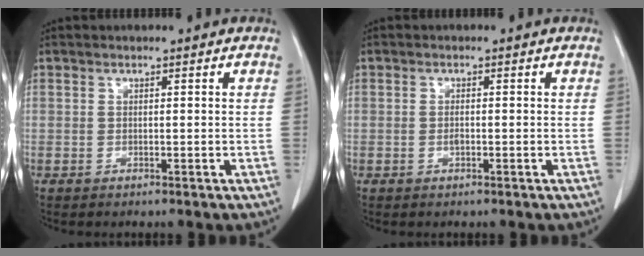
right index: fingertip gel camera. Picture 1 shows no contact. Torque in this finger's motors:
{"motor_torque": [-0.03, 0.03, 0.07, 0.01]}